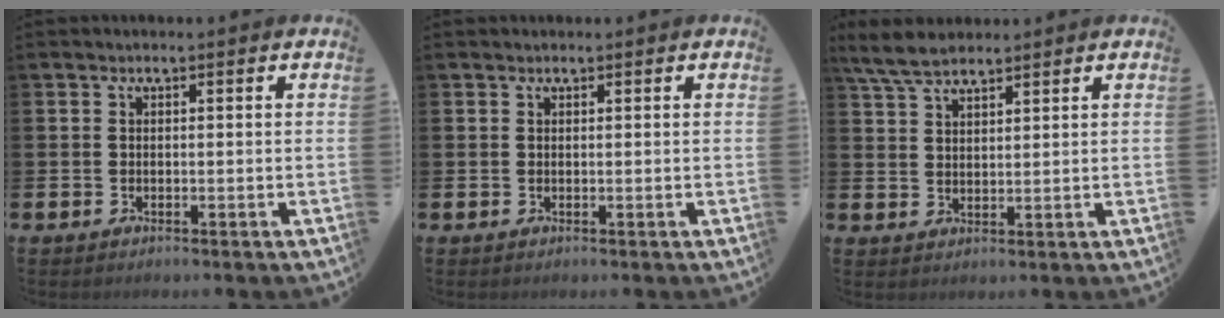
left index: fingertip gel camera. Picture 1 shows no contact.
{"total": 0.6, "force": [0.6, 0.1, 0.0], "torque": [0.011, -0.003, 0.008]}
{"total": 5.5, "force": [4.9, 1.4, 2.0], "torque": [-0.050, -0.013, 0.091]}